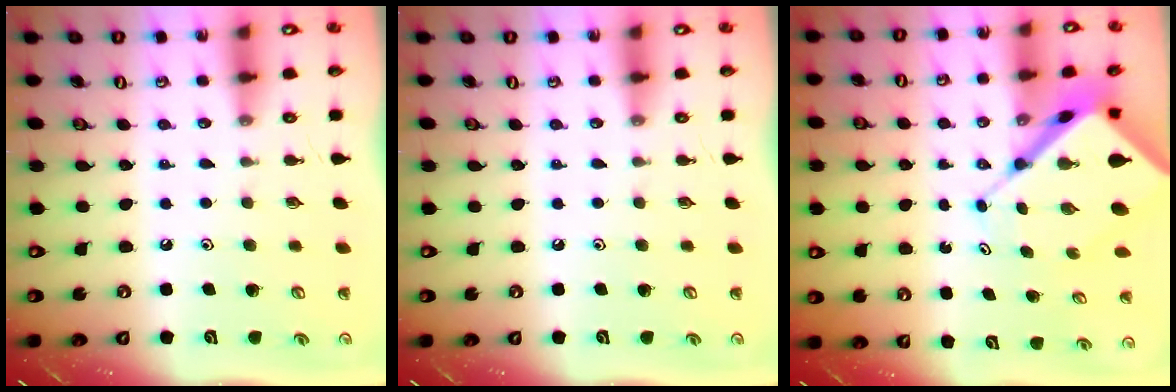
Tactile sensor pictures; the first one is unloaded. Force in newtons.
{"total": 0.0}
{"total": 10.0, "press": 10.0, "slide": 1.0}